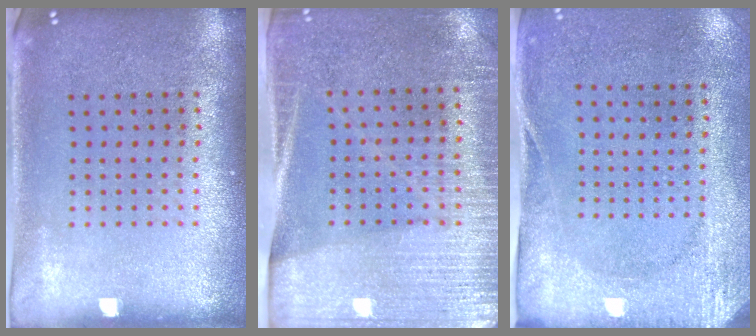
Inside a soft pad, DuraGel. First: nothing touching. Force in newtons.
{"total": 3.1, "press": 2.8, "slide": 1.3}
{"total": 2.7, "press": 2.1, "slide": 1.7}